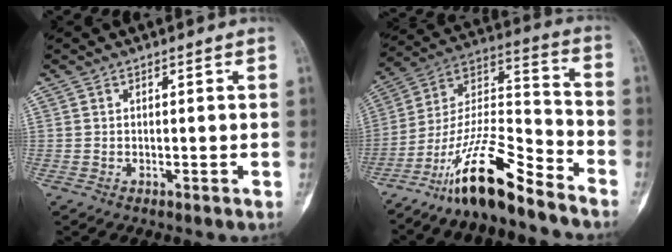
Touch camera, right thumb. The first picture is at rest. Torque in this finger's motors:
{"motor_torque": [0.45, 0.25, 1.47, -1.30, 0.12]}